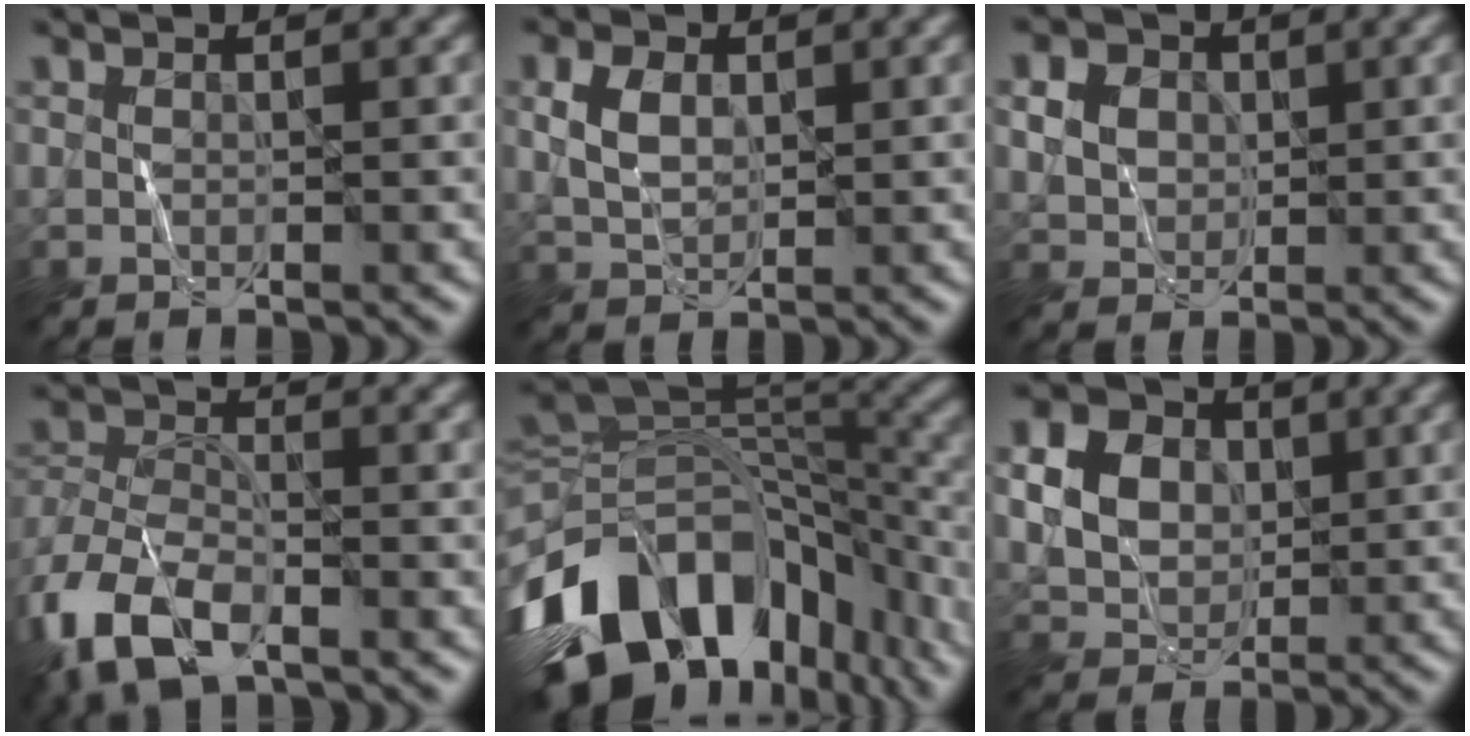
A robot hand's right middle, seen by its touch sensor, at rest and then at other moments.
{"total": 3.1, "force": [0.7, 2.1, 2.2], "torque": [-0.053, 0.004, 0.015]}
{"total": 5.9, "force": [2.1, 4.7, 2.9], "torque": [-0.071, 0.023, 0.032]}
{"total": 8.7, "force": [-5.2, 4.3, 5.5], "torque": [-0.129, -0.013, -0.109]}
{"total": 16.6, "force": [-8.7, 9.7, 10.2], "torque": [-0.205, -0.002, -0.145]}
{"total": 8.6, "force": [2.1, 7.2, 4.3], "torque": [-0.094, 0.024, 0.037]}